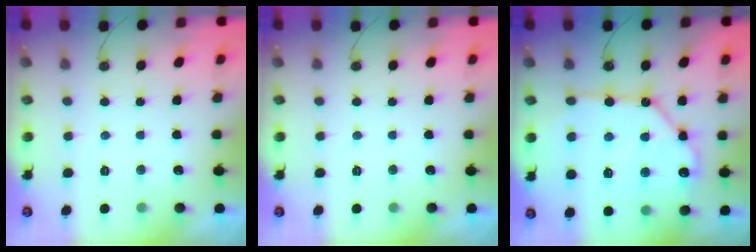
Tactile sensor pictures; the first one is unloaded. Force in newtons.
{"total": 0.0}
{"total": 14.9, "press": 14.8, "slide": 1.7}